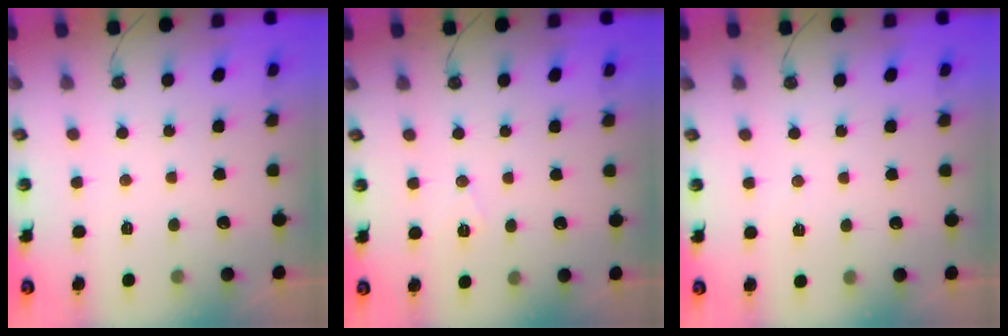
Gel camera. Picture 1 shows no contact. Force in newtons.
{"total": 6.1, "press": 4.1, "slide": 4.6}
{"total": 2.6, "press": 2.5, "slide": 0.8}